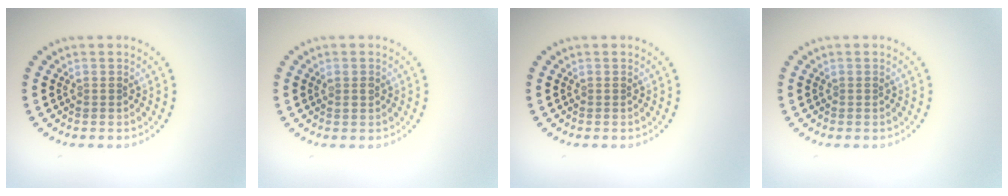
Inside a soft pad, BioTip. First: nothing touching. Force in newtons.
{"total": 0.9, "press": 0.9, "slide": 0.2}
{"total": 0.0}
{"total": 0.0}